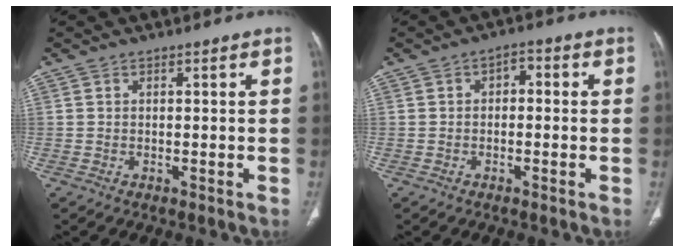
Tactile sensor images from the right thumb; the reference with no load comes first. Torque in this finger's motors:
{"motor_torque": [-0.04, -0.52, -0.01, 0.13, 0.12]}